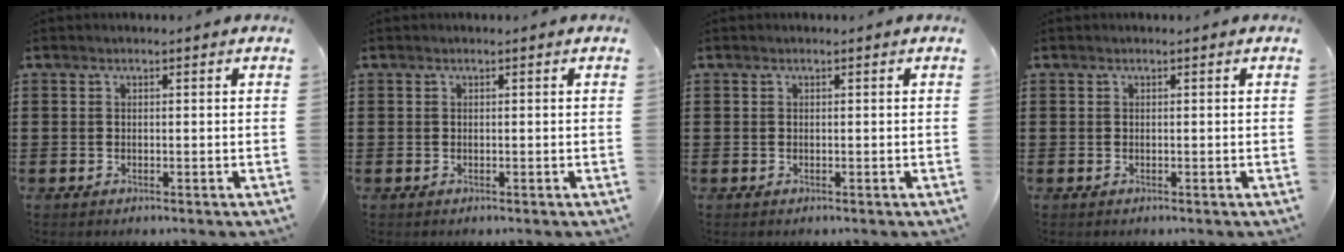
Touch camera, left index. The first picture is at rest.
{"total": 0.0}
{"total": 0.0}
{"total": 0.0}